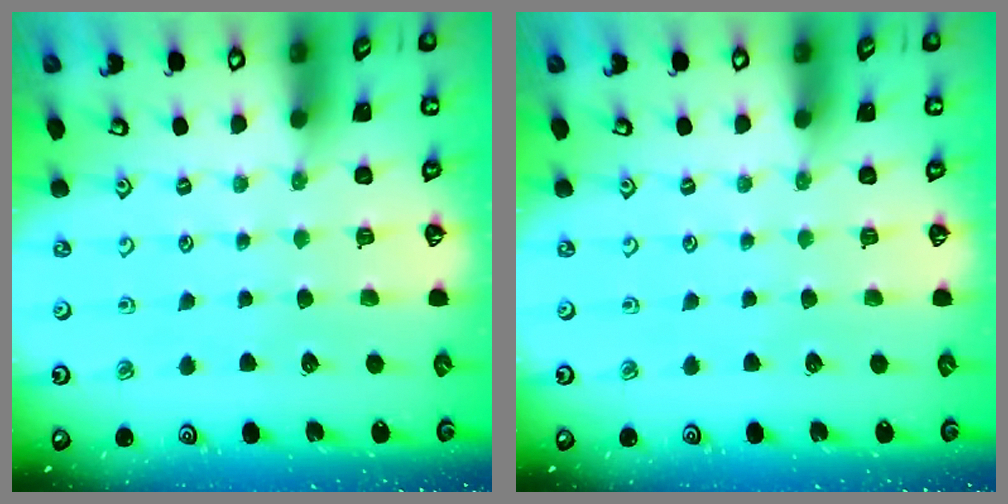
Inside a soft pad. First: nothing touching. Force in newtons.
{"total": 0.0}